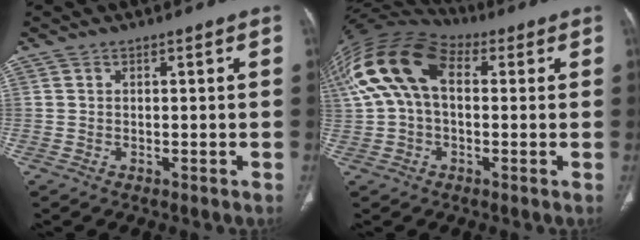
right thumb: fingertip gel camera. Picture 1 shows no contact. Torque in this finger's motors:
{"motor_torque": [-0.79, 1.77, 0.27, -0.01, 0.25]}